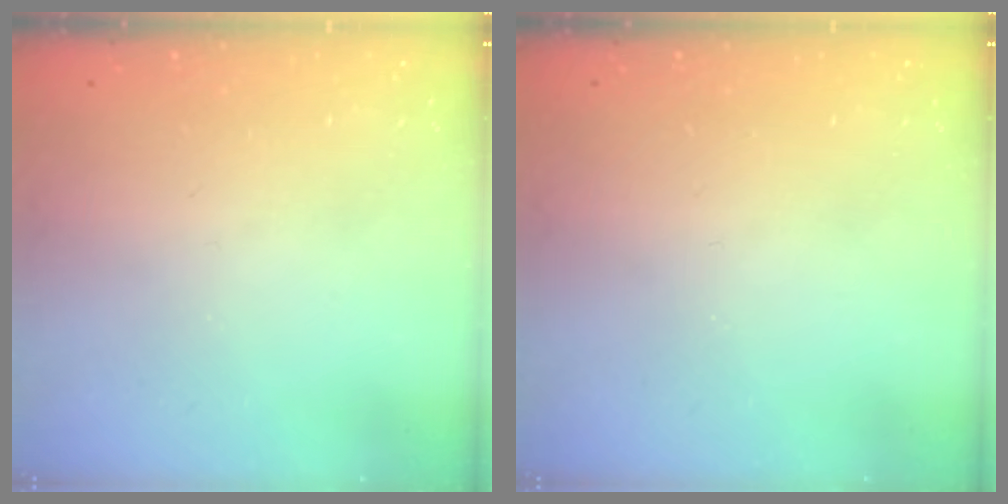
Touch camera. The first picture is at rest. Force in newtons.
{"total": 0.0}